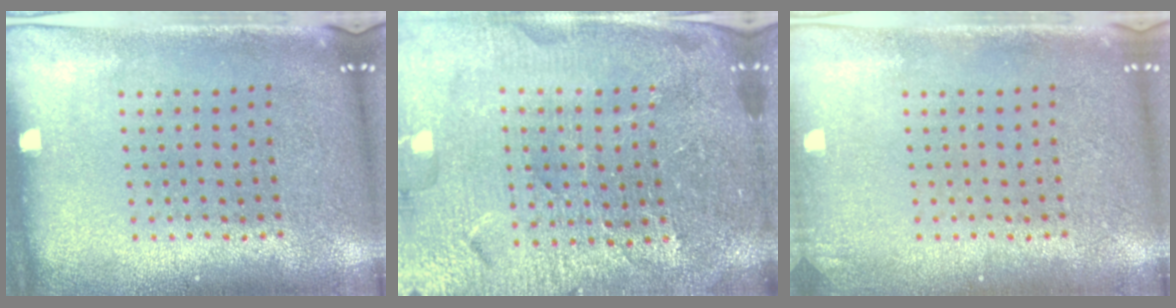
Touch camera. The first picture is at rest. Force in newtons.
{"total": 5.1, "press": 4.7, "slide": 1.9}
{"total": 0.7, "press": 0.7, "slide": 0.1}